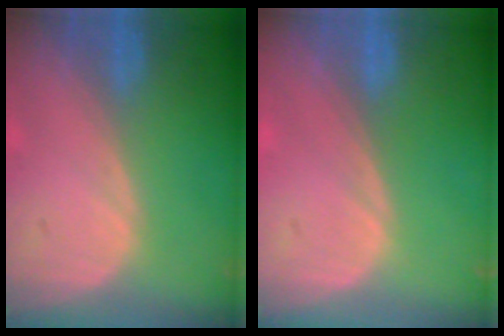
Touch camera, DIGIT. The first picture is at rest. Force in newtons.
{"total": 0.0}